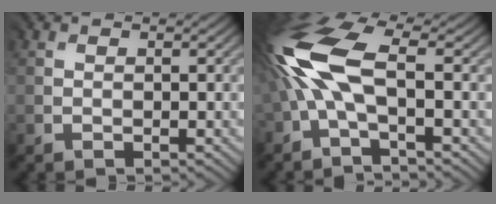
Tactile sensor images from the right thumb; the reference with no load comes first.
{"total": 11.9, "force": [-0.1, 4.7, 10.9], "torque": [-0.260, 0.022, -0.015]}